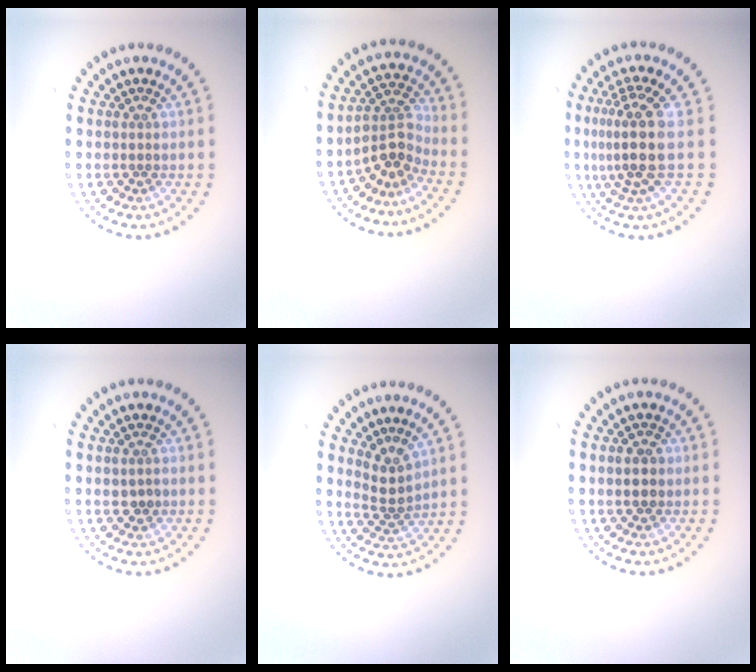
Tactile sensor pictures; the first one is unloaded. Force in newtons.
{"total": 3.1, "press": 2.4, "slide": 2.0}
{"total": 4.4, "press": 3.4, "slide": 2.8}
{"total": 1.4, "press": 1.4, "slide": 0.1}
{"total": 2.5, "press": 1.8, "slide": 1.7}
{"total": 2.1, "press": 2.1, "slide": 0.3}